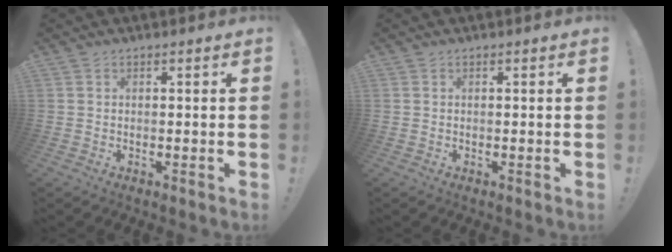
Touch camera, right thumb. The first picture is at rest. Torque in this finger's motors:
{"motor_torque": [-0.10, 0.10, 0.00, 0.00, 0.00]}